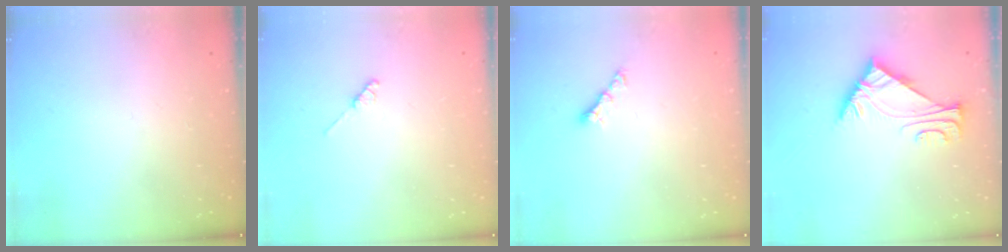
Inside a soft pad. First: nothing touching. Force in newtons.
{"total": 2.0, "press": 1.9, "slide": 0.3}
{"total": 4.1, "press": 4.1, "slide": 0.5}
{"total": 5.7, "press": 5.6, "slide": 0.9}